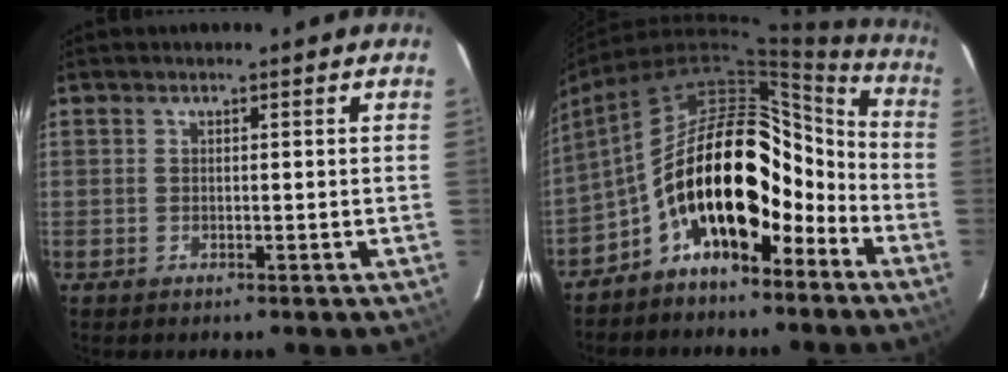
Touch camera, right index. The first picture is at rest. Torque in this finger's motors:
{"motor_torque": [1.62, -0.47, 1.05, 0.21]}